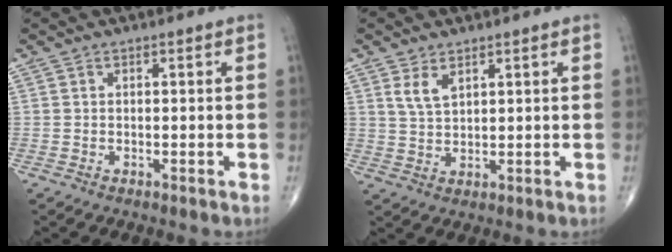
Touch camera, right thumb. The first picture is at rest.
{"total": 3.9, "force": [2.1, 2.0, 2.6], "torque": [-0.045, -0.012, 0.047]}